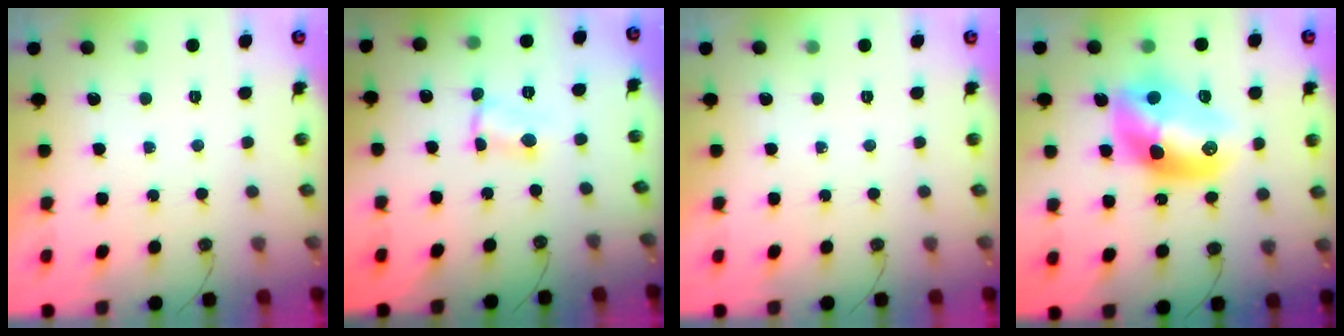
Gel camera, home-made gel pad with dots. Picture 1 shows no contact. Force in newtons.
{"total": 1.1, "press": 1.0, "slide": 0.2}
{"total": 0.0}
{"total": 14.1, "press": 14.1, "slide": 1.0}